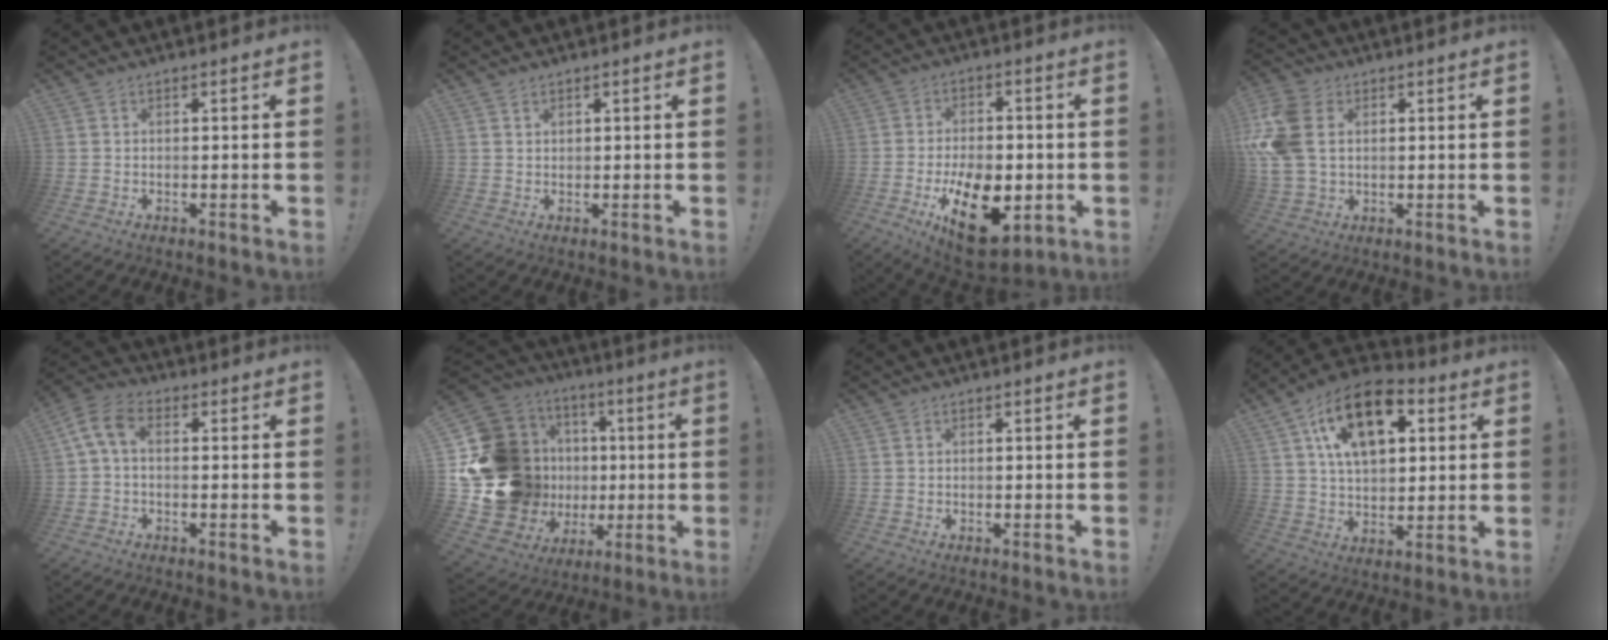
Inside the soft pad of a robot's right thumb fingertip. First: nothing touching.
{"total": 1.0, "force": [0.7, 0.5, 0.4], "torque": [0.000, -0.004, 0.013]}
{"total": 18.3, "force": [-6.5, 10.3, 13.7], "torque": [-0.199, 0.034, -0.096]}
{"total": 14.7, "force": [3.0, 10.2, 10.2], "torque": [-0.214, -0.003, 0.059]}
{"total": 7.1, "force": [1.2, 4.0, 5.7], "torque": [-0.119, 0.003, 0.028]}
{"total": 24.2, "force": [1.5, 20.5, 12.9], "torque": [-0.251, -0.030, 0.107]}
{"total": 0.0}
{"total": 18.5, "force": [7.7, 10.9, 12.9], "torque": [-0.201, -0.018, 0.137]}